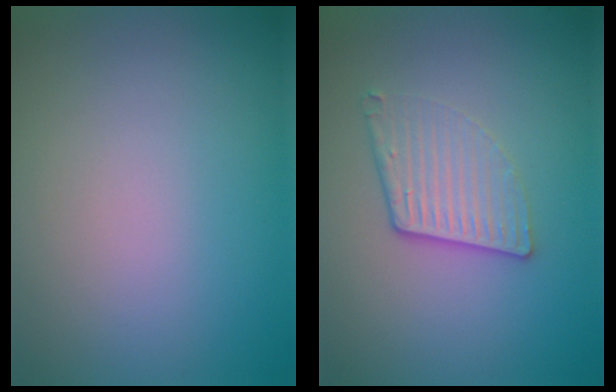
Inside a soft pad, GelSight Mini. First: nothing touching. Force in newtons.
{"total": 3.3, "press": 2.6, "slide": 2.1}